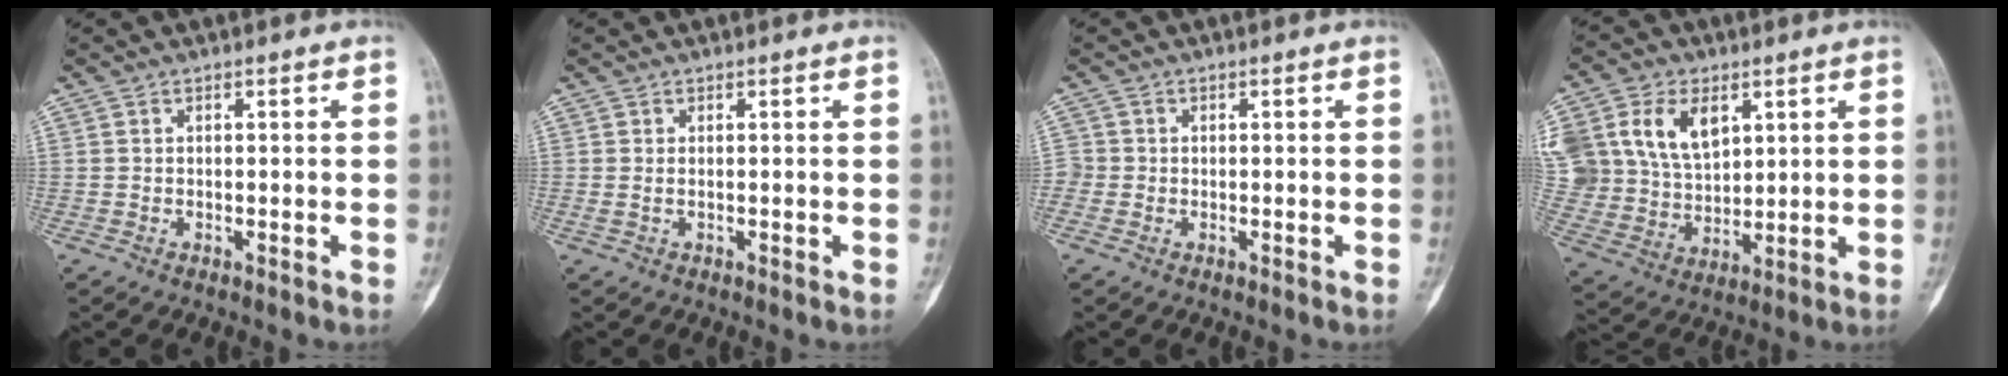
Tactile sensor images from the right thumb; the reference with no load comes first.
{"total": 0.5, "force": [0.1, 0.2, 0.5], "torque": [-0.013, 0.000, 0.004]}
{"total": 1.9, "force": [-0.3, 1.8, 0.3], "torque": [0.004, 0.005, -0.009]}
{"total": 17.4, "force": [6.6, 12.3, 10.4], "torque": [-0.208, -0.008, 0.136]}